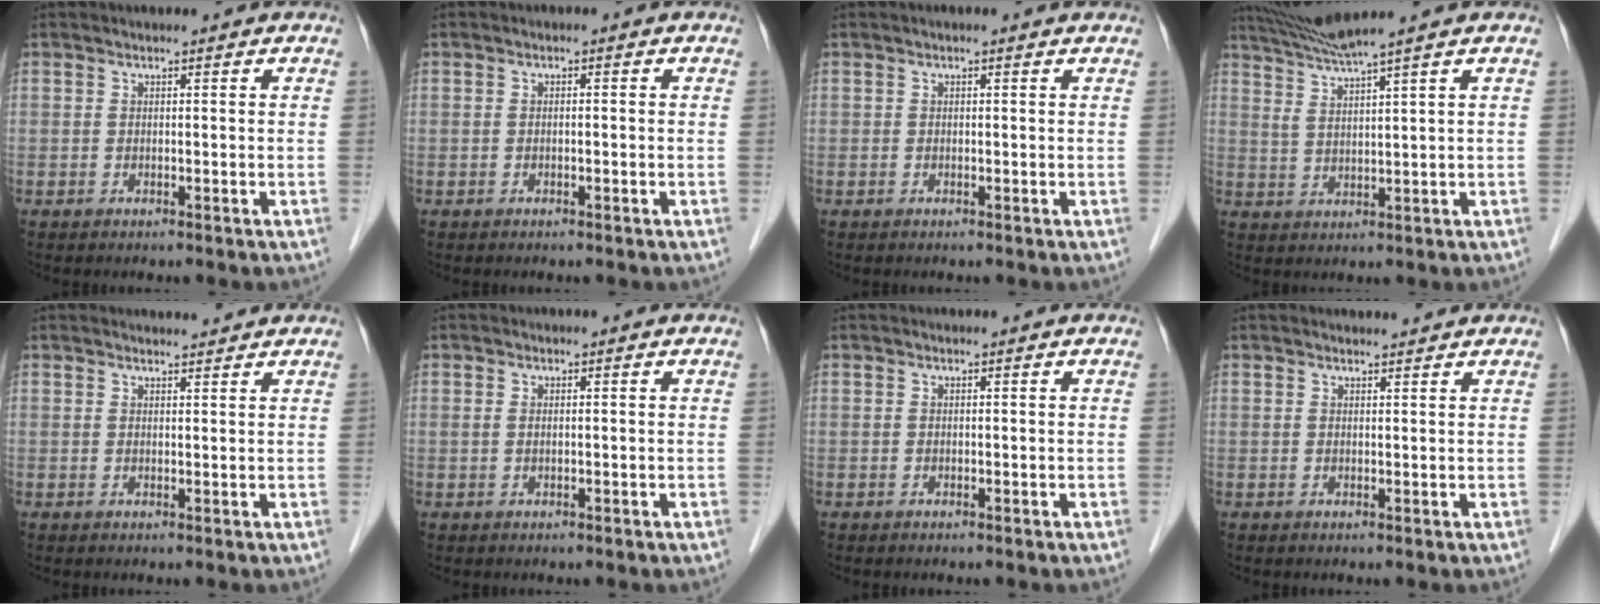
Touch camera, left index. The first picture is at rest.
{"total": 0.6, "force": [-0.2, 0.2, 0.6], "torque": [-0.014, 0.005, -0.001]}
{"total": 0.0}
{"total": 5.9, "force": [4.9, -2.0, 2.5], "torque": [-0.058, -0.006, 0.101]}
{"total": 2.5, "force": [2.5, 0.2, 0.1], "torque": [-0.009, 0.006, 0.038]}
{"total": 0.9, "force": [0.2, 0.3, 0.8], "torque": [-0.023, 0.000, 0.006]}
{"total": 0.0}
{"total": 2.0, "force": [2.0, 0.1, 0.1], "torque": [-0.009, 0.006, 0.033]}